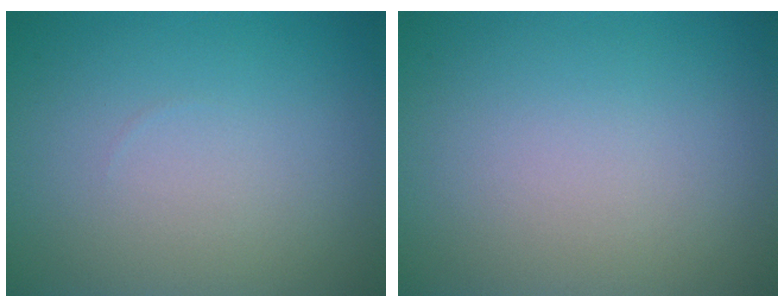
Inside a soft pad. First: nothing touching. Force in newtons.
{"total": 0.0}